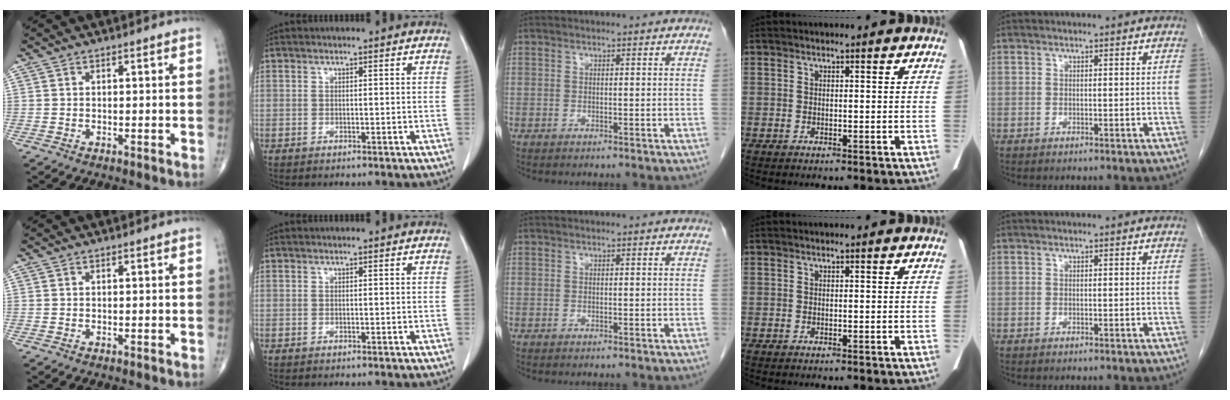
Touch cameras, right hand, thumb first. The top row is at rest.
{}